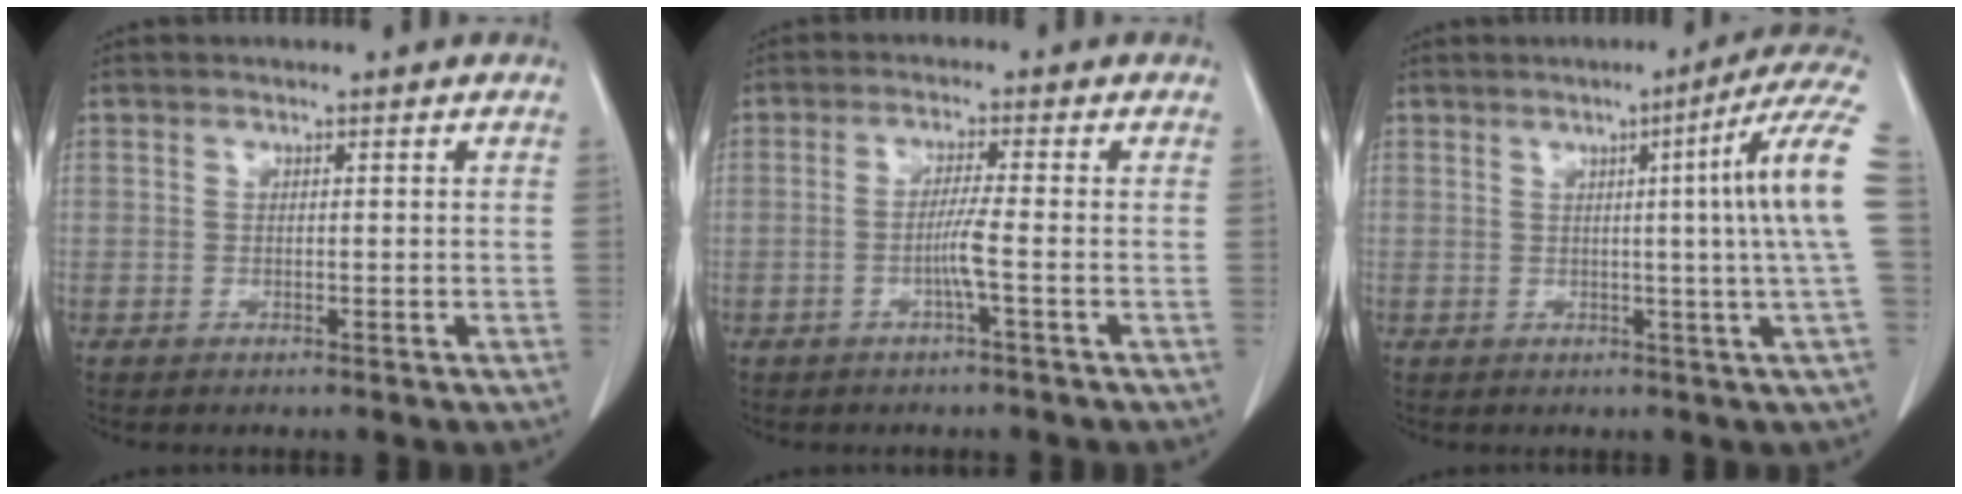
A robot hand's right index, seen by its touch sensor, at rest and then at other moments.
{"total": 3.3, "force": [-1.1, -0.7, 3.0], "torque": [-0.060, -0.001, -0.021]}
{"total": 11.0, "force": [1.0, -2.5, 10.7], "torque": [-0.126, 0.004, 0.007]}